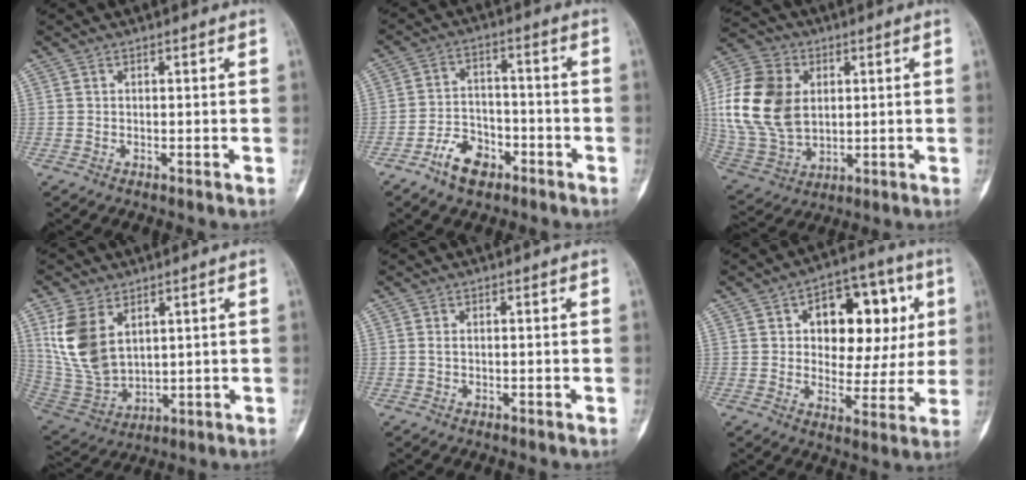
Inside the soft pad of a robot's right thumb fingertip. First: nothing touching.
{"total": 8.1, "force": [-5.0, 4.9, 4.2], "torque": [-0.052, 0.036, -0.088]}
{"total": 19.1, "force": [2.8, 13.9, 12.8], "torque": [-0.248, -0.006, 0.061]}
{"total": 12.8, "force": [4.9, 7.9, 8.8], "torque": [-0.173, -0.021, 0.118]}
{"total": 0.6, "force": [0.1, 0.3, 0.5], "torque": [-0.011, 0.003, 0.003]}
{"total": 17.6, "force": [4.5, 10.6, 13.2], "torque": [-0.123, 0.013, 0.067]}